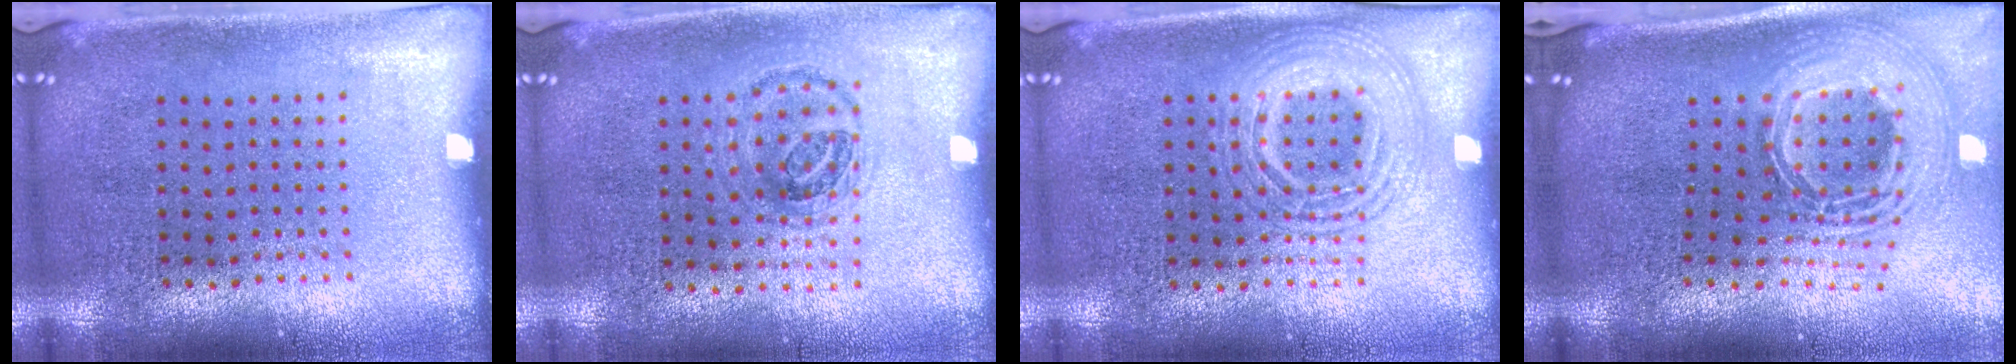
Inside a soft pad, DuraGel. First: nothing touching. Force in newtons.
{"total": 1.0, "press": 0.9, "slide": 0.5}
{"total": 2.7, "press": 2.7, "slide": 0.4}
{"total": 2.9, "press": 2.0, "slide": 2.1}